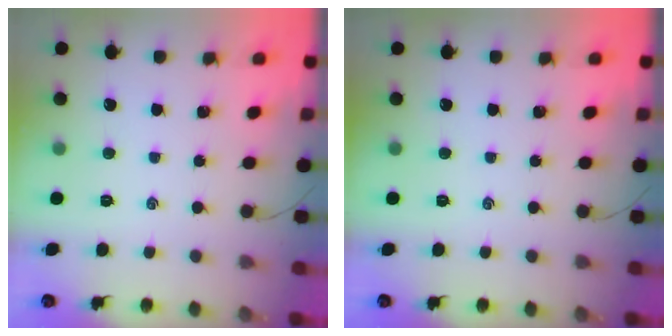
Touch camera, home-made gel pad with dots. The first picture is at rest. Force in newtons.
{"total": 0.0}